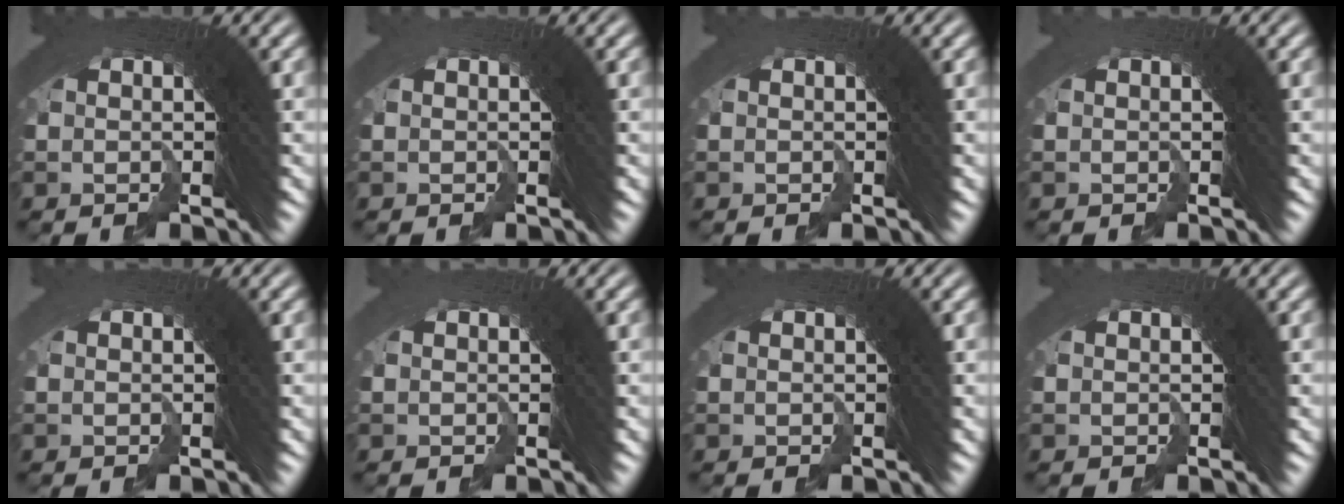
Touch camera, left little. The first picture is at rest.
{"total": 0.9, "force": [-0.2, -0.5, -0.7], "torque": [0.012, -0.001, -0.003]}
{"total": 0.7, "force": [-0.2, -0.3, -0.6], "torque": [0.011, -0.001, -0.002]}
{"total": 1.2, "force": [-0.3, -0.7, -1.0], "torque": [0.017, -0.001, -0.004]}
{"total": 1.0, "force": [-0.2, -0.5, -0.9], "torque": [0.016, 0.000, -0.003]}
{"total": 1.1, "force": [-0.2, -0.5, -0.9], "torque": [0.016, -0.001, -0.004]}
{"total": 0.0}
{"total": 1.0, "force": [-0.2, -0.5, -0.9], "torque": [0.014, -0.001, -0.004]}